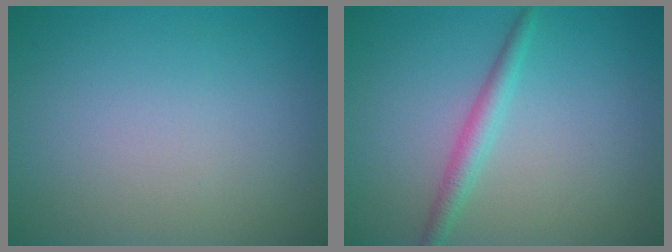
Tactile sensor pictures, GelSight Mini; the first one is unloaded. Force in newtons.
{"total": 2.2, "press": 2.1, "slide": 0.0}